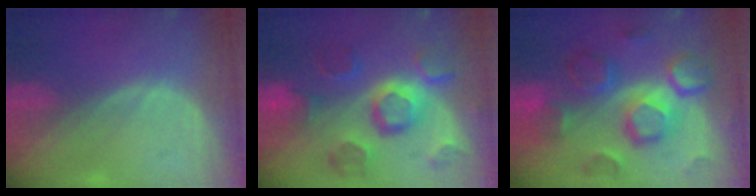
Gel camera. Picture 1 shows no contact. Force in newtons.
{"total": 11.4, "press": 10.1, "slide": 5.2}
{"total": 11.5, "press": 11.4, "slide": 1.0}